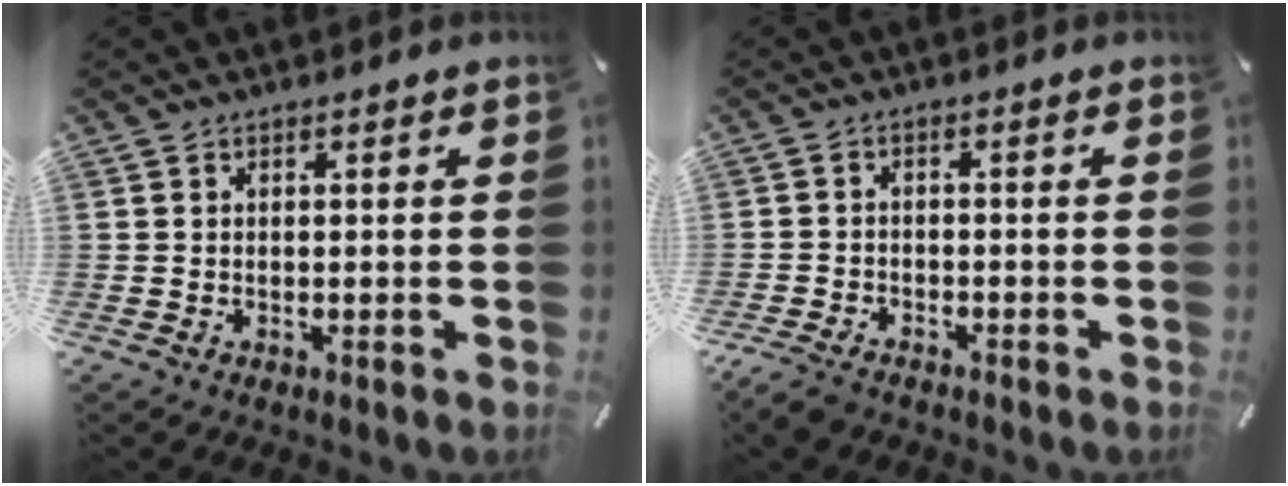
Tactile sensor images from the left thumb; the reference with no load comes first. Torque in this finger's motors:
{"motor_torque": [0.20, 0.97, 0.20, 0.17, 0.12]}